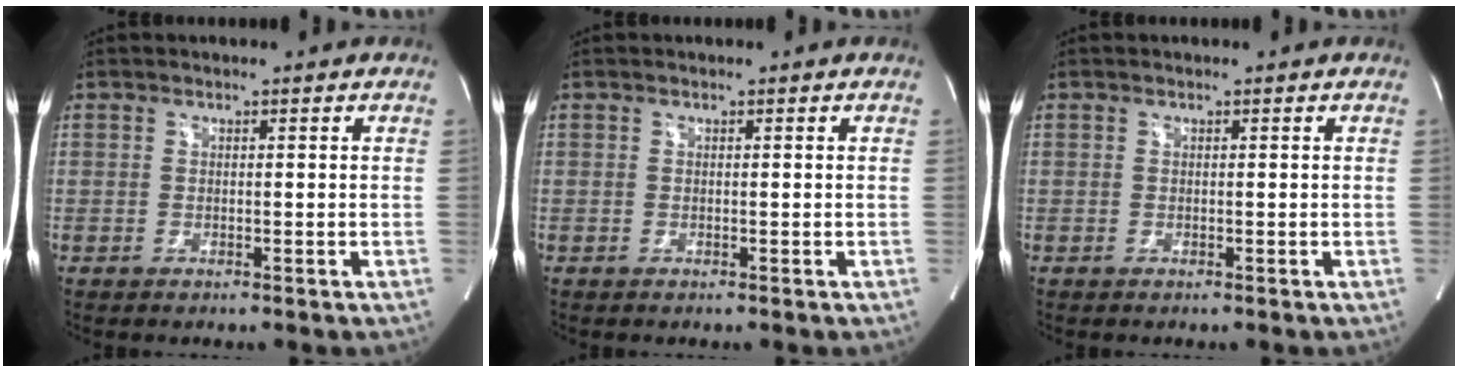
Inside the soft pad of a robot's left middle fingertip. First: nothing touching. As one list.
[{"total": 0.0}, {"total": 0.0}]